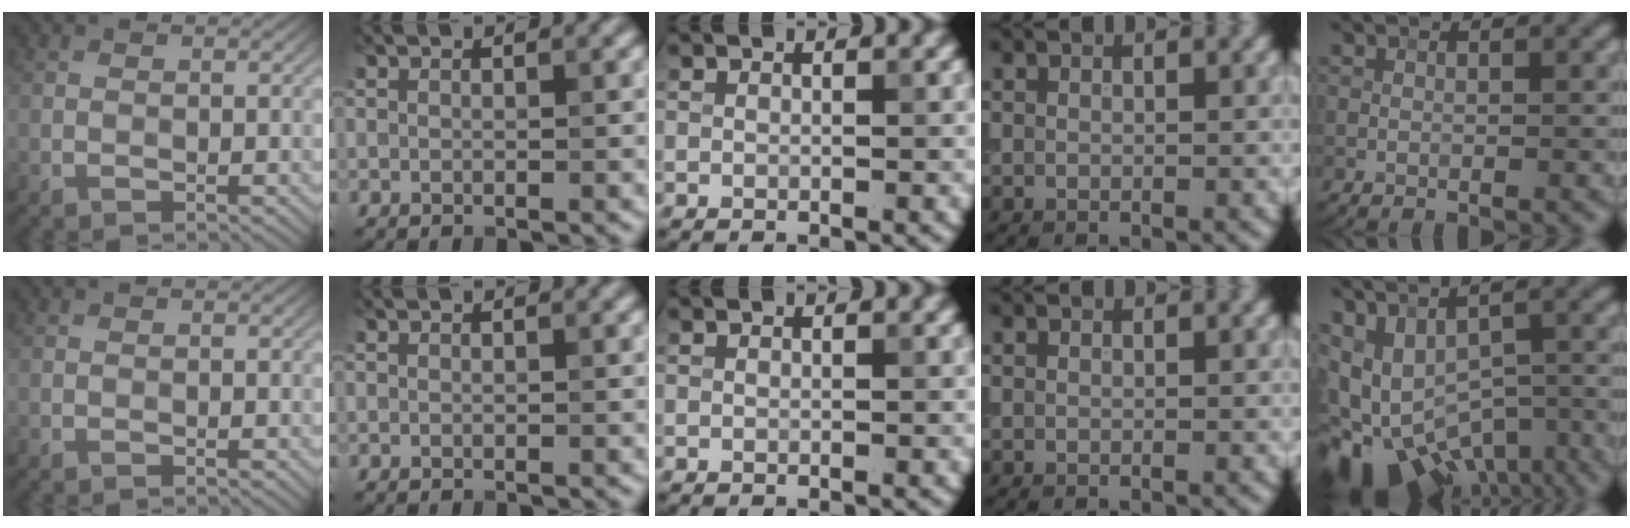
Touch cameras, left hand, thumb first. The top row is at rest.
{"little": {"total": 12.1, "force": [-5.1, 7.1, 8.4], "torque": [-0.137, -0.006, -0.054]}}